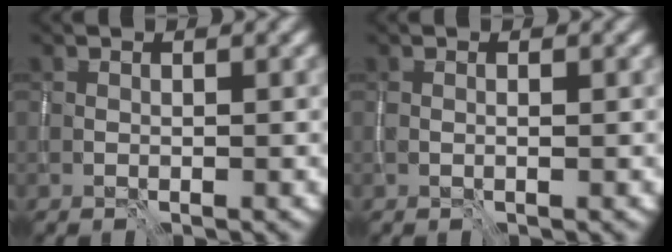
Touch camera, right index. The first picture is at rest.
{"total": 0.0}